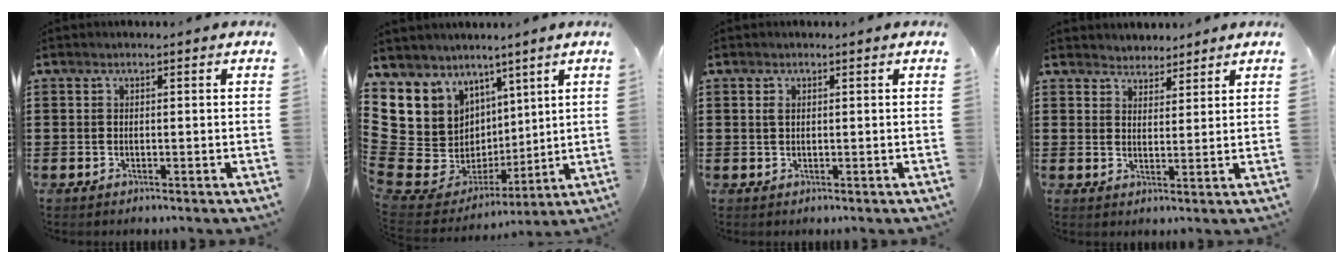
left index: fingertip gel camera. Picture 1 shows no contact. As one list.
[{"total": 9.6, "force": [3.0, 9.1, 0.7], "torque": [-0.072, -0.043, 0.073]}, {"total": 1.1, "force": [0.4, 0.6, 0.9], "torque": [-0.020, 0.003, 0.006]}, {"total": 3.0, "force": [2.7, 1.2, -0.6], "torque": [-0.001, 0.001, 0.052]}]